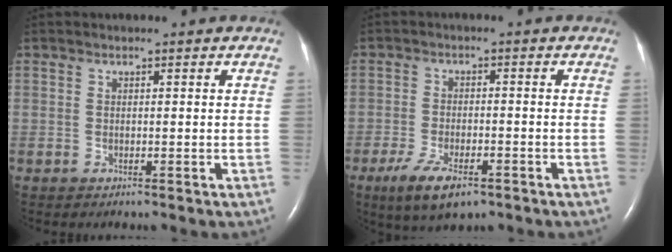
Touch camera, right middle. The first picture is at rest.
{"total": 7.4, "force": [-4.6, 2.5, 5.2], "torque": [-0.100, -0.012, -0.075]}